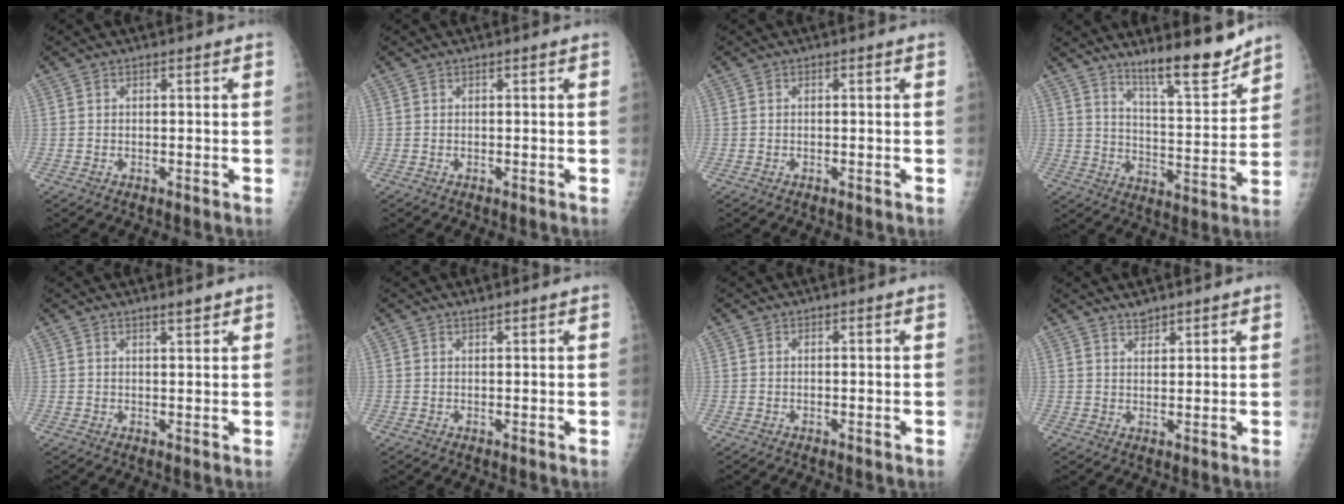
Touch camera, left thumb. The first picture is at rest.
{"total": 0.0}
{"total": 0.0}
{"total": 12.2, "force": [10.1, 1.6, 6.6], "torque": [-0.076, -0.081, 0.168]}
{"total": 1.9, "force": [1.5, 0.1, 1.2], "torque": [-0.010, -0.011, 0.026]}
{"total": 0.6, "force": [0.5, 0.1, 0.4], "torque": [-0.001, -0.003, 0.012]}
{"total": 0.0}
{"total": 2.6, "force": [2.3, 0.7, 0.9], "torque": [-0.001, -0.012, 0.041]}